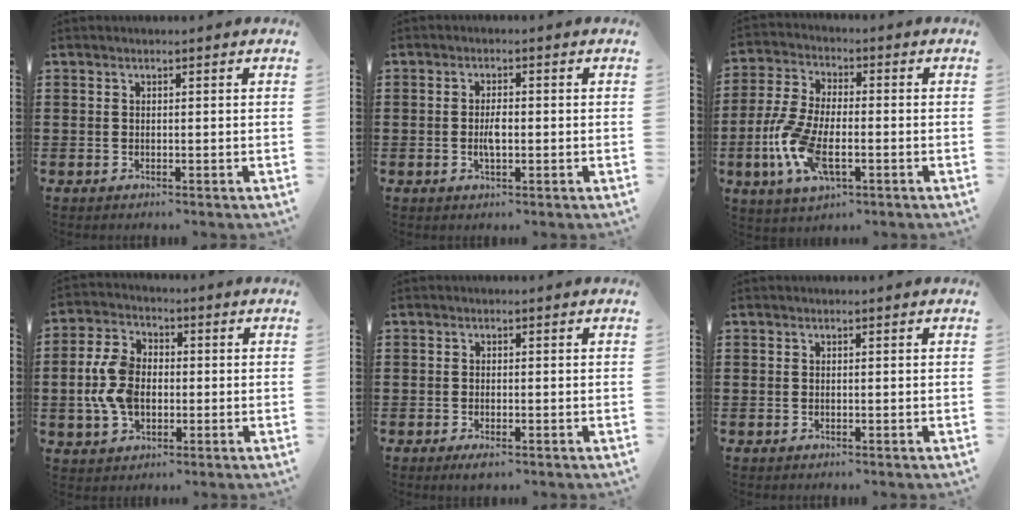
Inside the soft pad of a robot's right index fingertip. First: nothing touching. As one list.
[{"total": 2.8, "force": [-0.4, 1.0, 2.6], "torque": [-0.056, -0.001, -0.009]}, {"total": 9.7, "force": [-3.0, 4.3, 8.1], "torque": [-0.206, -0.016, -0.063]}, {"total": 8.3, "force": [-0.8, 5.8, 5.8], "torque": [-0.153, 0.004, -0.022]}, {"total": 1.0, "force": [-0.7, 0.3, 0.7], "torque": [-0.014, -0.004, -0.012]}, {"total": 0.0}]